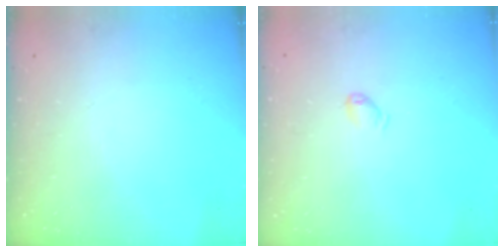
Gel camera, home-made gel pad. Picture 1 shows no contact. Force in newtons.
{"total": 4.4, "press": 4.3, "slide": 0.7}